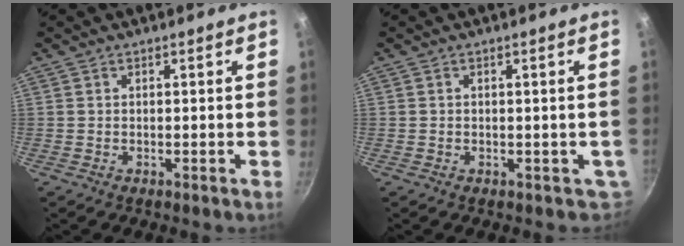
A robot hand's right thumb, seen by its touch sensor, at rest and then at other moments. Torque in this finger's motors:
{"motor_torque": [1.13, 0.17, -0.27, 0.13, -0.02]}